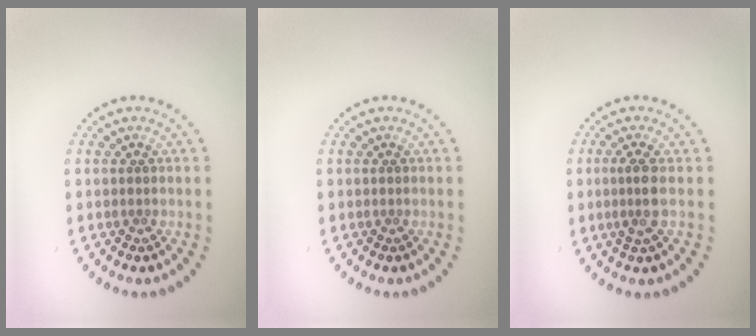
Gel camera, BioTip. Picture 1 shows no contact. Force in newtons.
{"total": 0.0}
{"total": 2.0, "press": 1.6, "slide": 1.2}